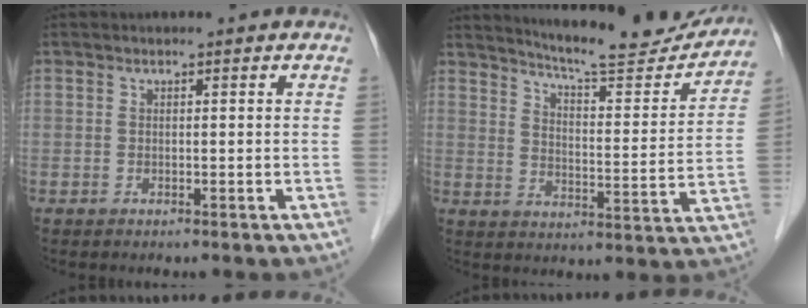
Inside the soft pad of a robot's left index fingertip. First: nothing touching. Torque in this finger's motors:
{"motor_torque": [0.77, -0.74, 0.25, 0.04]}